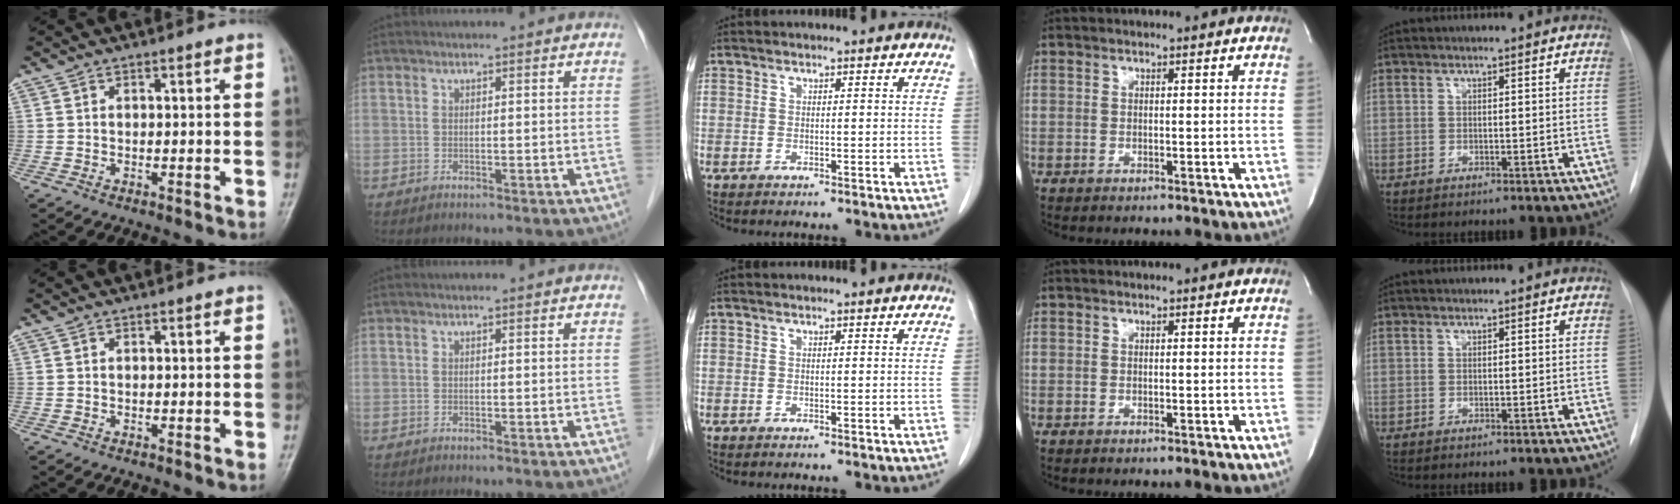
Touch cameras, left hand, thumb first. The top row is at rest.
{}